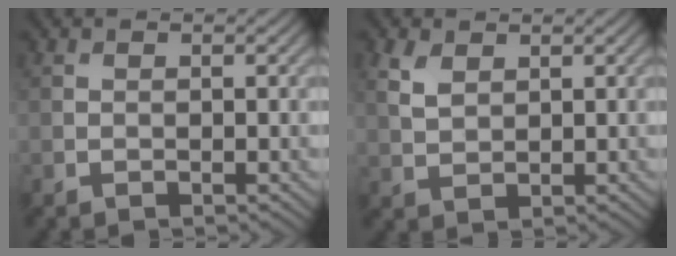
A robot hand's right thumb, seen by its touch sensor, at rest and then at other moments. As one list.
[{"total": 3.0, "force": [1.6, 1.8, 1.9], "torque": [-0.053, 0.002, 0.036]}]